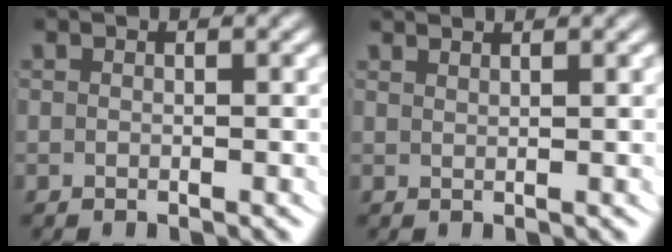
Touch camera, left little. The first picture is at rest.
{"total": 1.7, "force": [1.6, -0.4, 0.4], "torque": [-0.001, 0.000, 0.032]}